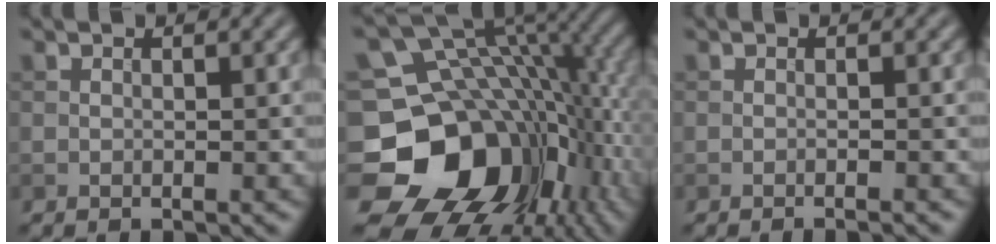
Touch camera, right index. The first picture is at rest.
{"total": 17.3, "force": [-3.8, 13.7, 10.0], "torque": [-0.194, -0.023, -0.058]}
{"total": 1.3, "force": [-0.6, 0.4, 1.1], "torque": [-0.006, -0.004, -0.017]}